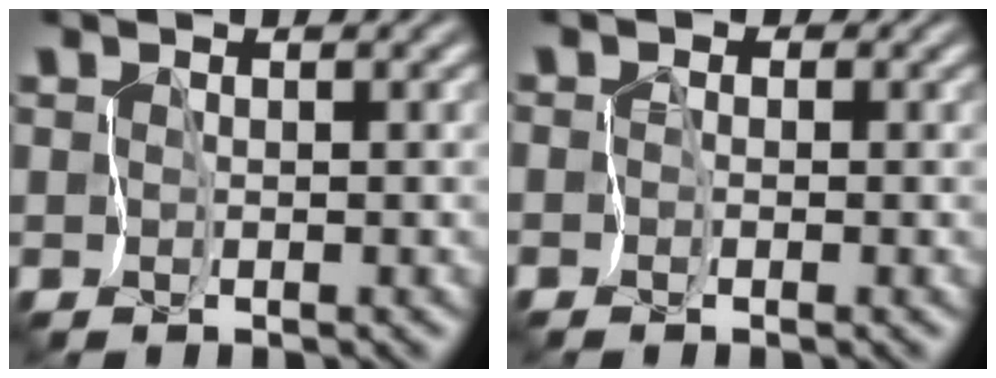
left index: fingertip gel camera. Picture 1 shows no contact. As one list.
[{"total": 2.1, "force": [-0.2, 2.0, 0.6], "torque": [0.007, 0.023, -0.027]}]